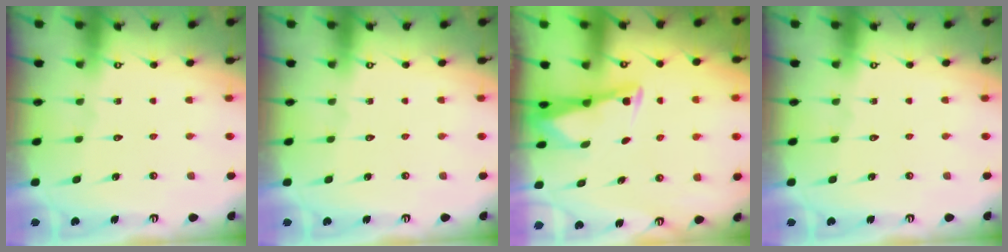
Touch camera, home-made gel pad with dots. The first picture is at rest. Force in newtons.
{"total": 0.0}
{"total": 2.9, "press": 2.9, "slide": 0.1}
{"total": 0.0}